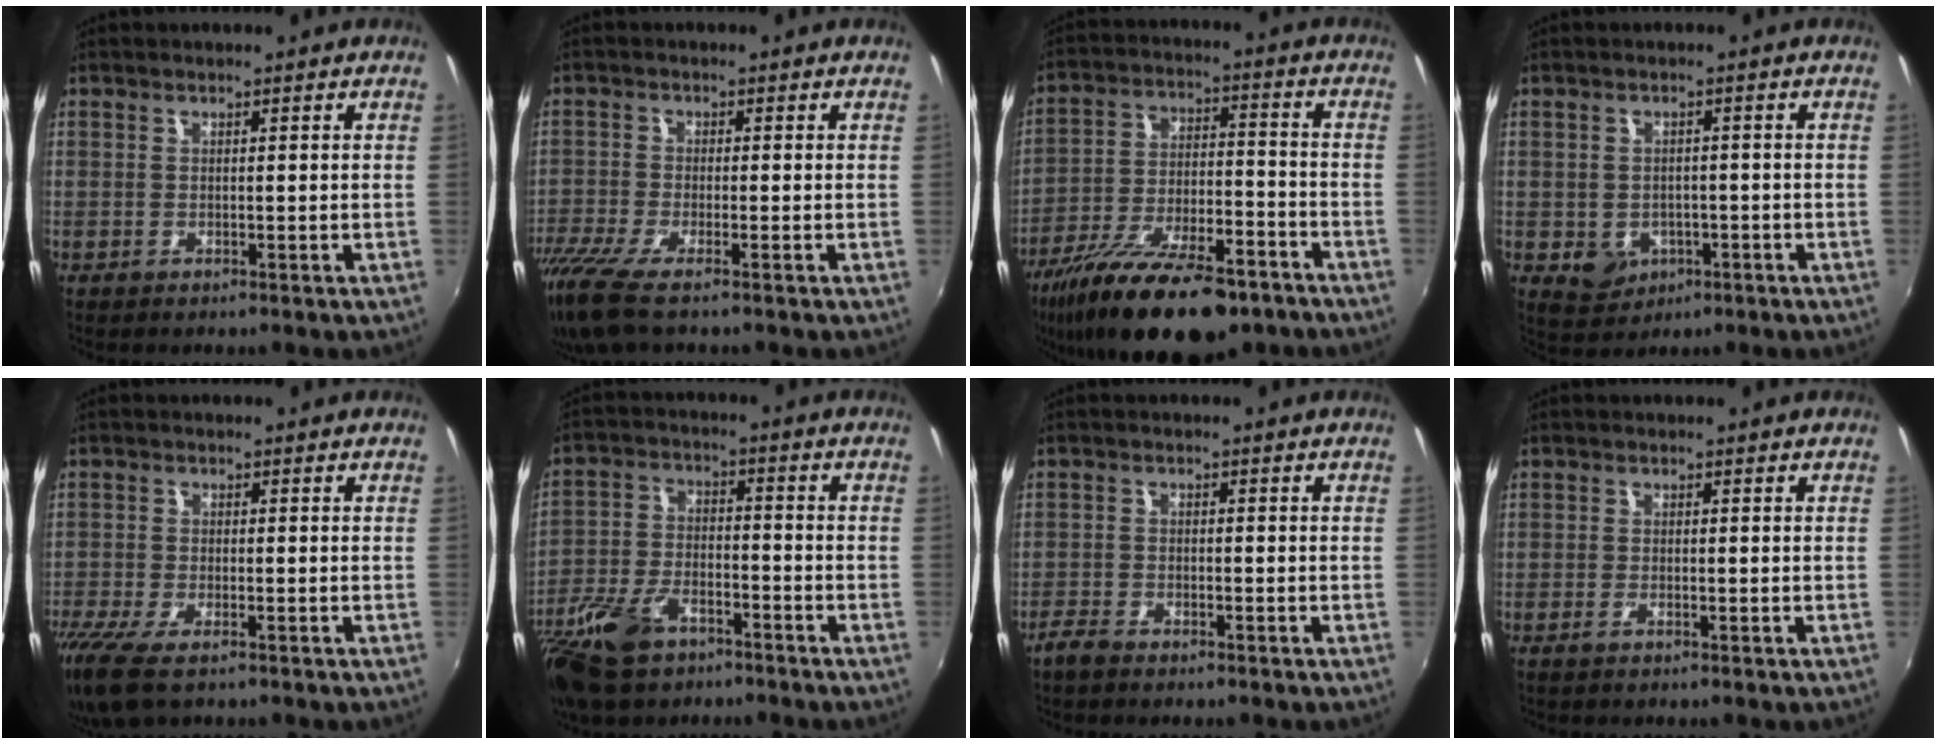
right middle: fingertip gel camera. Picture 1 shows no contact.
{"total": 9.6, "force": [-7.0, 1.5, 6.3], "torque": [-0.152, -0.044, -0.133]}
{"total": 21.6, "force": [-15.0, 7.9, 13.4], "torque": [-0.250, -0.034, -0.234]}
{"total": 5.6, "force": [-1.9, 4.7, 2.3], "torque": [-0.053, -0.002, -0.014]}
{"total": 8.2, "force": [-5.8, 2.4, 5.3], "torque": [-0.127, -0.036, -0.109]}
{"total": 13.7, "force": [-9.2, 6.7, 7.5], "torque": [-0.182, -0.016, -0.176]}
{"total": 2.9, "force": [-2.5, 0.8, 1.2], "torque": [-0.038, -0.003, -0.051]}
{"total": 1.0, "force": [-0.7, -0.1, 0.7], "torque": [-0.017, -0.003, -0.016]}